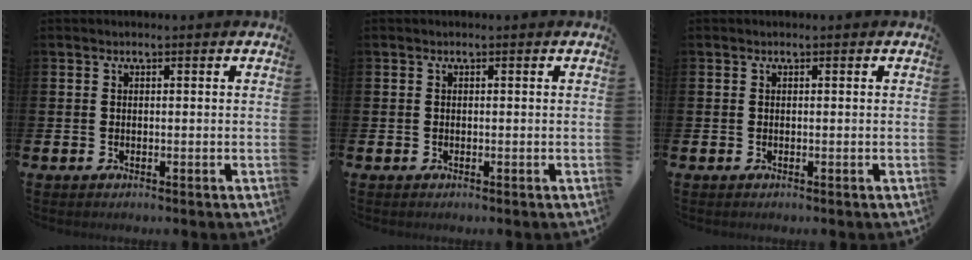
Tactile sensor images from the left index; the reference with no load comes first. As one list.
[{"total": 0.0}, {"total": 0.0}]